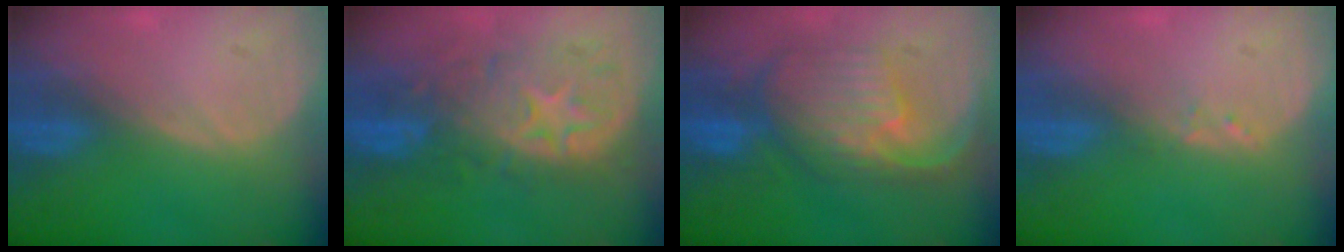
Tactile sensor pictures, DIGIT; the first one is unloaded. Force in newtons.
{"total": 11.0, "press": 9.8, "slide": 5.1}
{"total": 10.8, "press": 9.6, "slide": 5.1}
{"total": 1.0, "press": 1.0, "slide": 0.2}